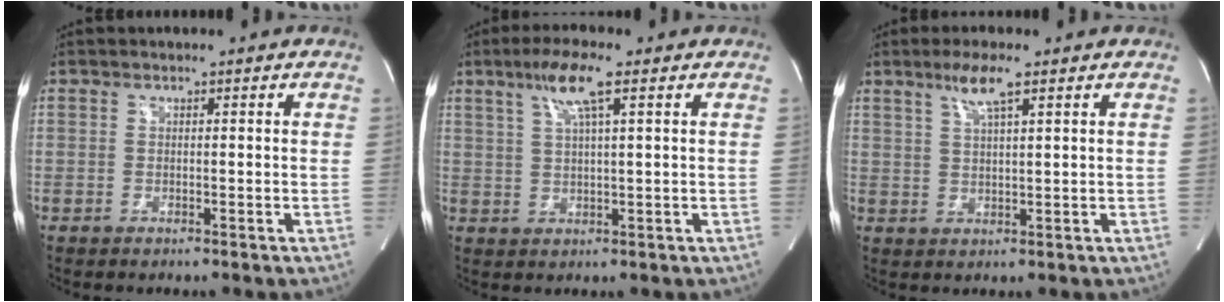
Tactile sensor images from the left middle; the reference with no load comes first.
{"total": 6.3, "force": [3.2, 0.2, 5.4], "torque": [-0.109, 0.010, 0.061]}
{"total": 4.6, "force": [2.8, 0.2, 3.6], "torque": [-0.073, 0.003, 0.053]}